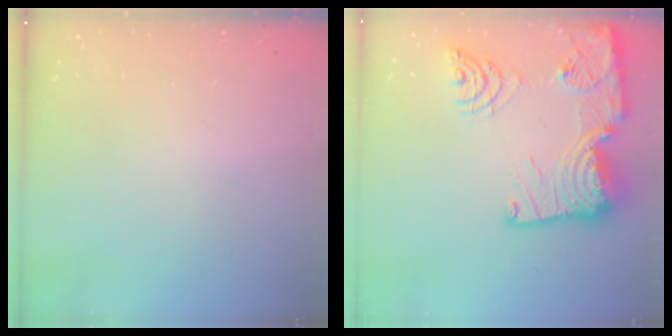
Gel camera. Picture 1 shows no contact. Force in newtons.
{"total": 25.2, "press": 25.1, "slide": 2.6}